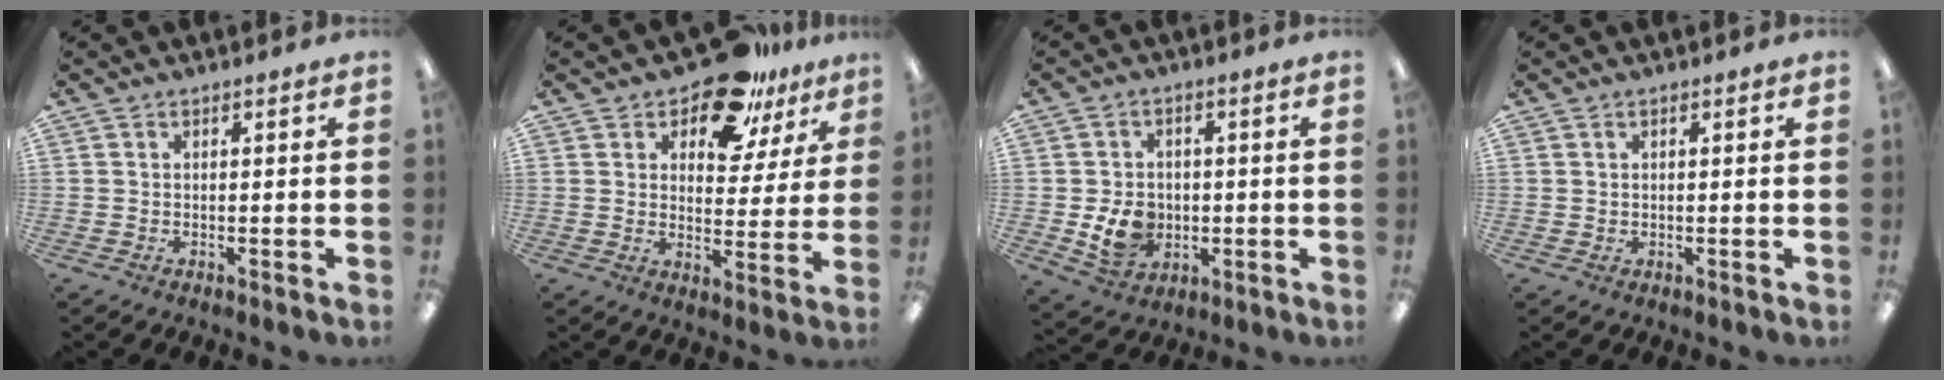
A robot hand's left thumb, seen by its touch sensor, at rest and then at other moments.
{"total": 14.5, "force": [10.6, 6.9, 7.1], "torque": [-0.110, -0.057, 0.191]}
{"total": 8.3, "force": [-1.2, 7.2, 3.9], "torque": [-0.069, 0.010, -0.018]}
{"total": 0.6, "force": [0.3, 0.5, 0.0], "torque": [0.000, 0.004, 0.005]}